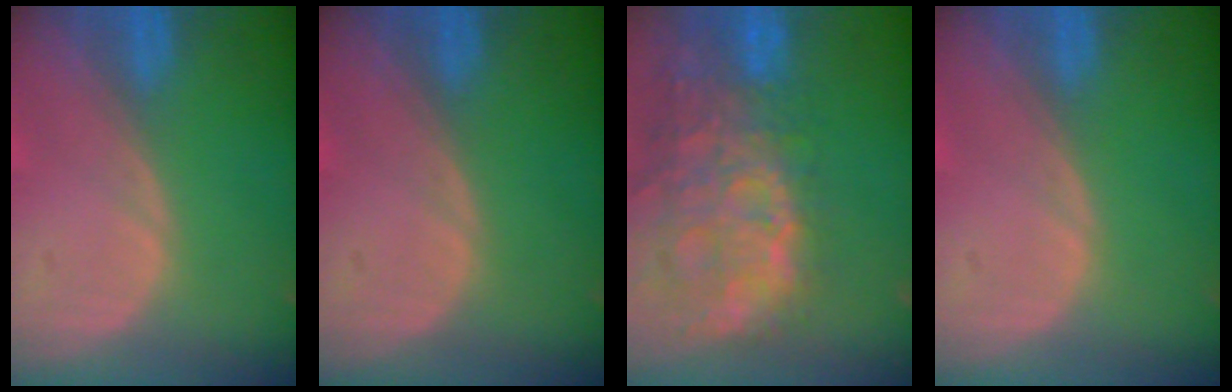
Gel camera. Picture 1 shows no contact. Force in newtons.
{"total": 0.0}
{"total": 14.0, "press": 11.4, "slide": 8.2}
{"total": 0.0}